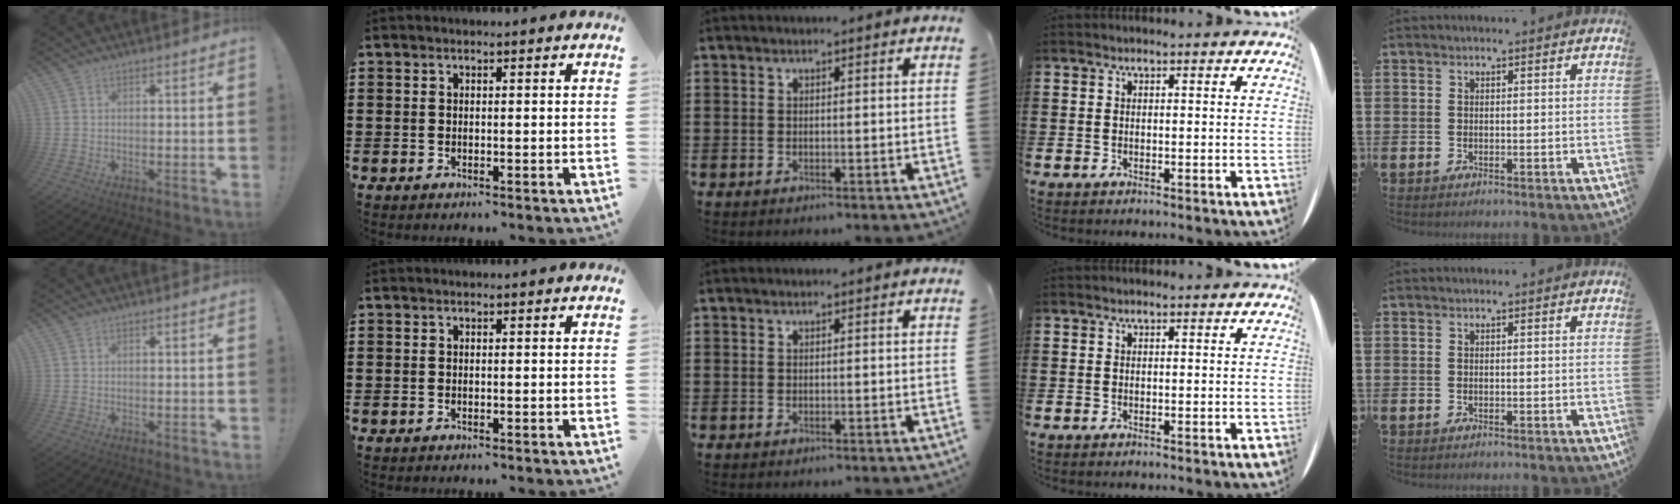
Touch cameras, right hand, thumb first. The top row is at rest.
{}